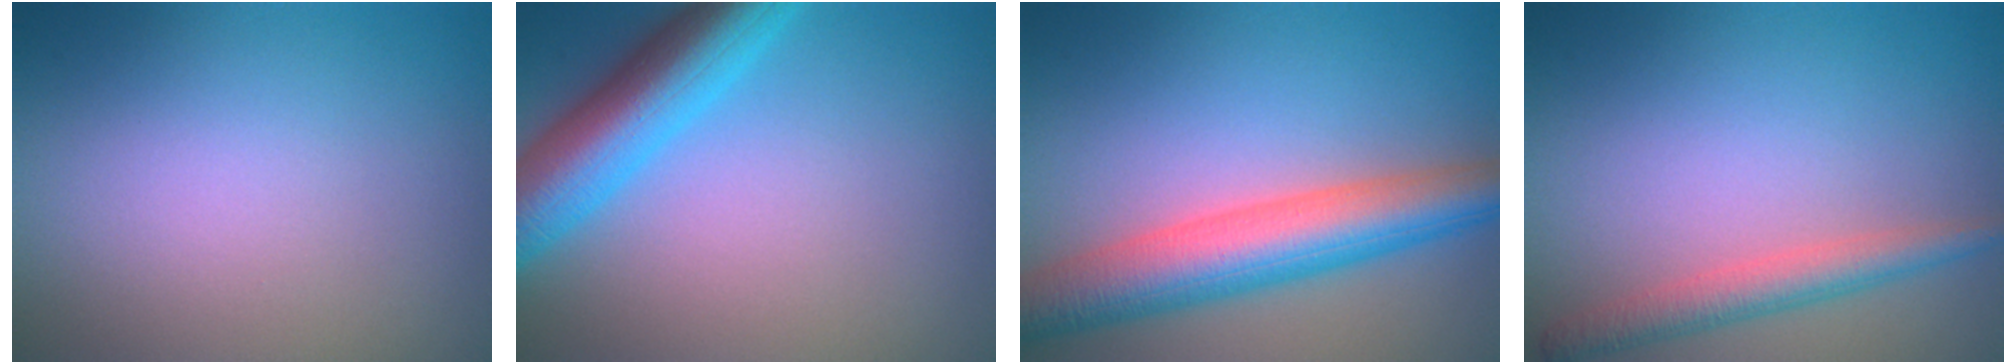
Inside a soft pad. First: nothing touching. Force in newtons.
{"total": 7.2, "press": 7.2, "slide": 0.2}
{"total": 7.6, "press": 7.6, "slide": 0.2}
{"total": 2.8, "press": 2.8, "slide": 0.2}